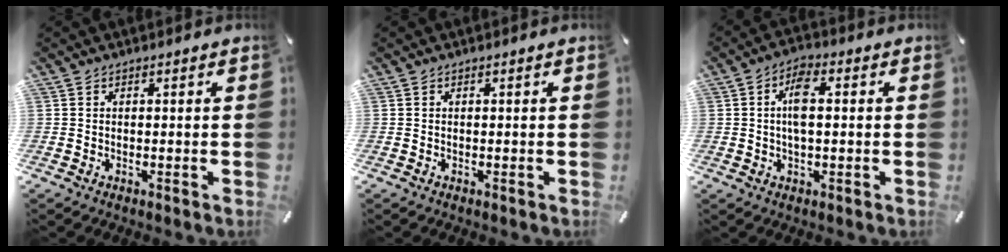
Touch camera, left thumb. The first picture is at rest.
{"total": 0.0}
{"total": 6.5, "force": [0.7, 3.2, 5.7], "torque": [-0.102, 0.006, 0.006]}